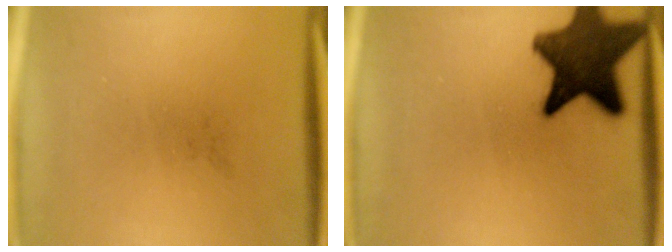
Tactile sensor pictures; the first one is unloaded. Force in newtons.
{"total": 13.7}